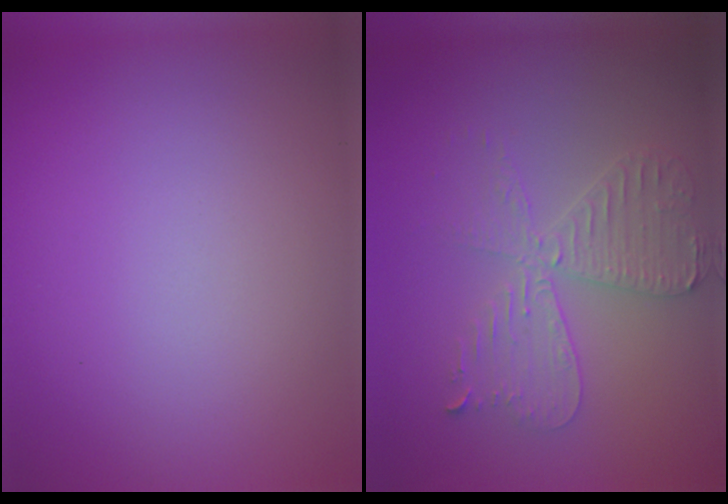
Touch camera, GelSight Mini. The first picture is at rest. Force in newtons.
{"total": 4.0, "press": 3.5, "slide": 2.0}